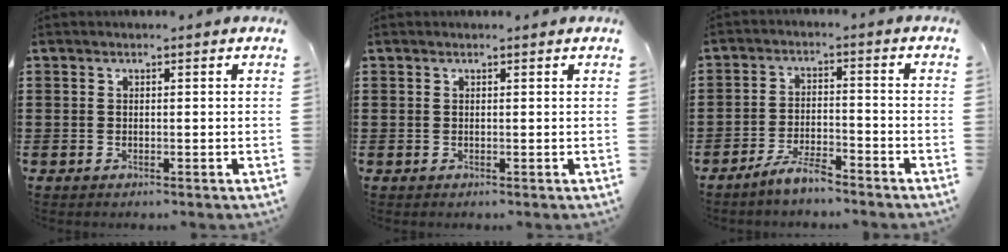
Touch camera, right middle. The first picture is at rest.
{"total": 0.0}
{"total": 4.9, "force": [-4.3, 0.7, 2.2], "torque": [-0.049, 0.002, -0.086]}